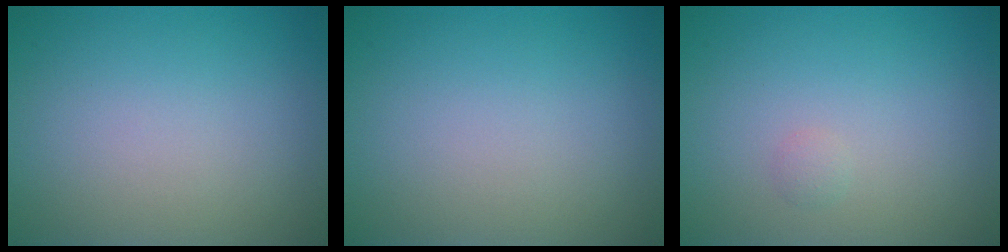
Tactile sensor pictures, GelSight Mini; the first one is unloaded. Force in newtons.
{"total": 0.0}
{"total": 0.6, "press": 0.6, "slide": 0.0}